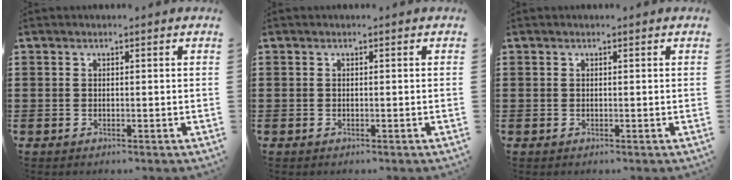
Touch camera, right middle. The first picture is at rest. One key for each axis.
{"total": 0.0}
{"total": 0.0}